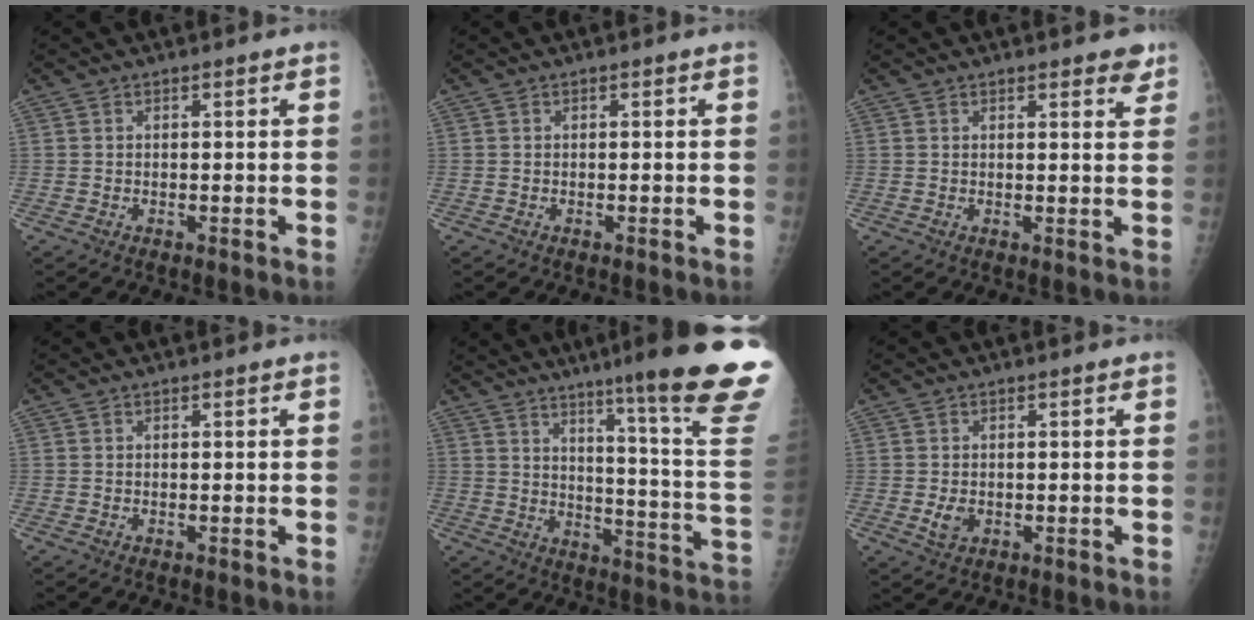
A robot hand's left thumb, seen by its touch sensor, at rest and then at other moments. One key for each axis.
{"total": 0.0}
{"total": 3.9, "fx": 2.9, "fy": 1.2, "fz": 2.3, "tx": -0.008, "ty": -0.012, "tz": 0.034}
{"total": 0.0}
{"total": 25.1, "fx": 17.2, "fy": 0.0, "fz": 18.3, "tx": -0.220, "ty": -0.114, "tz": 0.233}
{"total": 2.4, "fx": -0.2, "fy": 1.6, "fz": 1.8, "tx": -0.029, "ty": -0.004, "tz": 0.002}